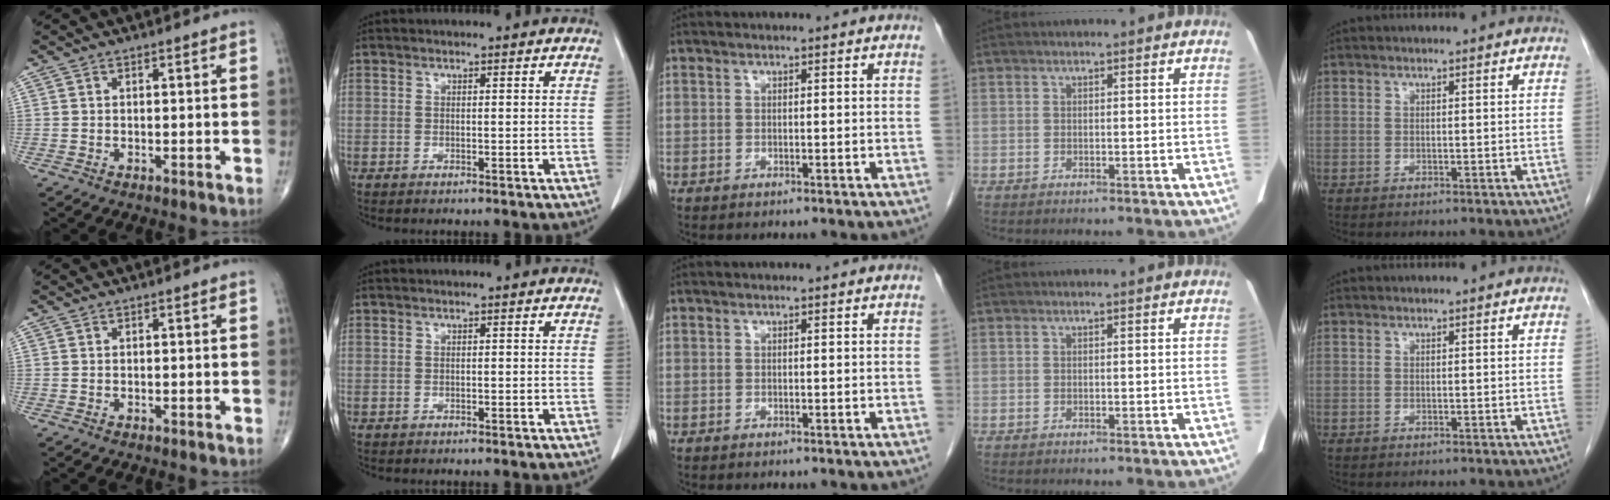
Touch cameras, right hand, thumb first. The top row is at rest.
{}